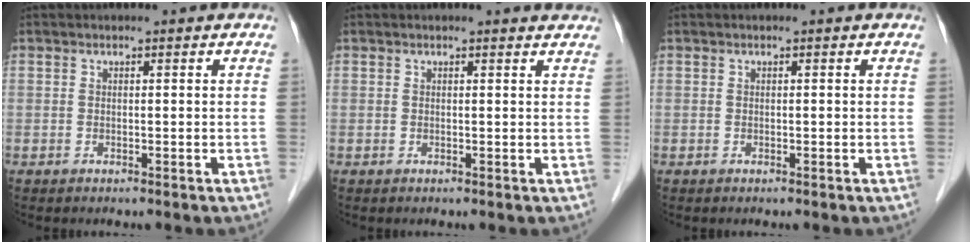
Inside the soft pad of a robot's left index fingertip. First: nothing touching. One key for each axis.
{"total": 2.0, "fx": 2.0, "fy": 0.1, "fz": 0.3, "tx": -0.010, "ty": -0.003, "tz": 0.012}
{"total": 0.0}